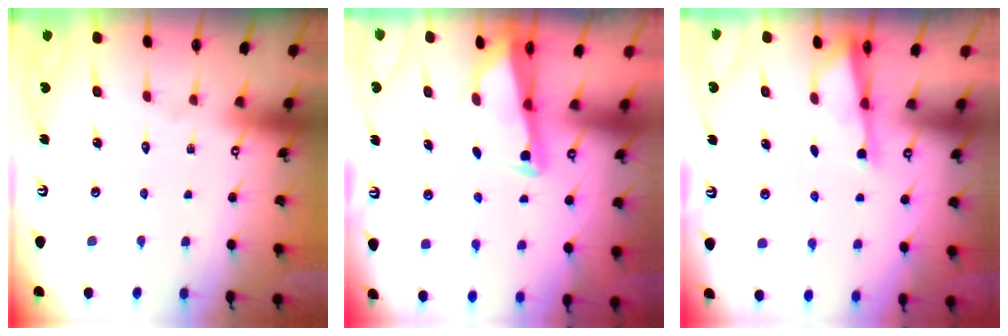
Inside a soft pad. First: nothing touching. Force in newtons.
{"total": 2.4, "press": 2.4, "slide": 0.5}
{"total": 2.2, "press": 2.2, "slide": 0.3}